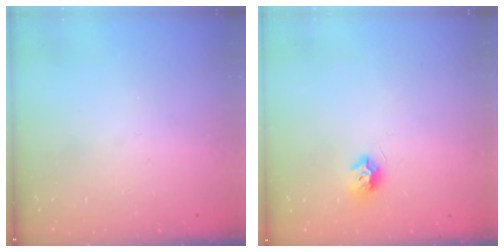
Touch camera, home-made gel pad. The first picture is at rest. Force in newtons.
{"total": 7.6, "press": 7.6, "slide": 0.4}